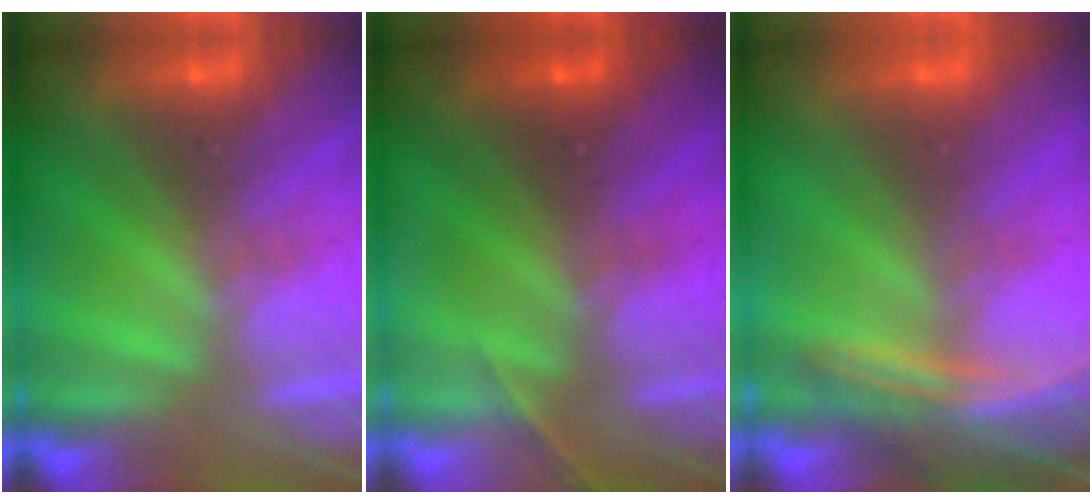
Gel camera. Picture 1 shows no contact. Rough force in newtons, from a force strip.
{"total": 1.4}
{"total": 3.5}